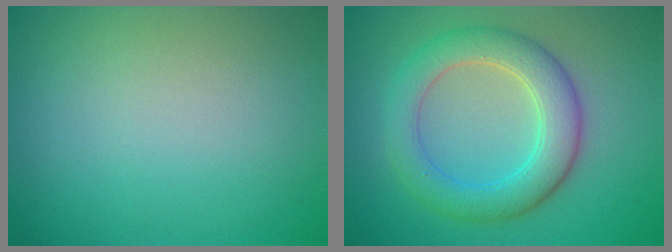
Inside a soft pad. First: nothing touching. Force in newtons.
{"total": 5.6, "press": 5.6, "slide": 0.4}